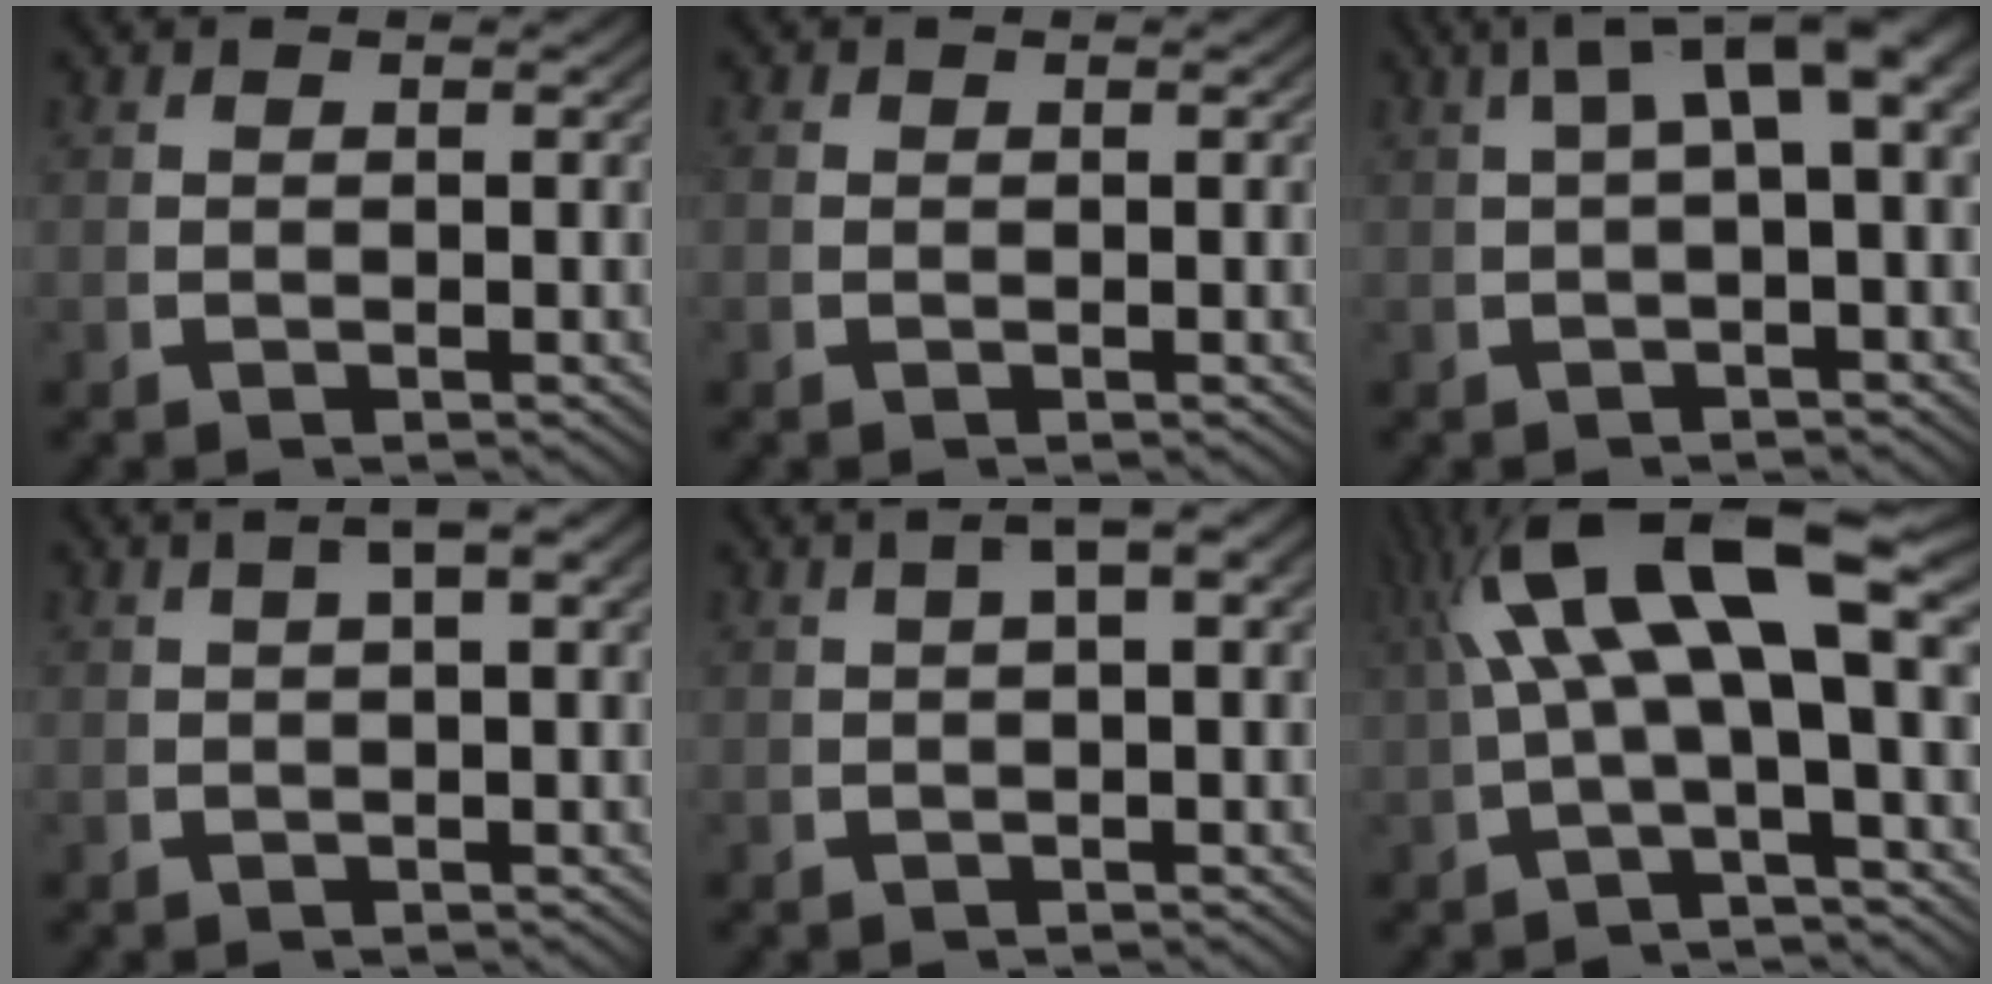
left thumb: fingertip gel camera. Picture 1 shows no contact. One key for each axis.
{"total": 0.0}
{"total": 7.7, "fx": 2.9, "fy": 3.2, "fz": 6.4, "tx": -0.083, "ty": 0.033, "tz": 0.028}
{"total": 3.8, "fx": 1.3, "fy": 1.1, "fz": 3.4, "tx": -0.043, "ty": 0.022, "tz": 0.016}
{"total": 4.4, "fx": 1.5, "fy": 1.4, "fz": 3.9, "tx": -0.052, "ty": 0.026, "tz": 0.017}
{"total": 9.3, "fx": 1.4, "fy": 3.8, "fz": 8.4, "tx": -0.154, "ty": 0.006, "tz": 0.025}